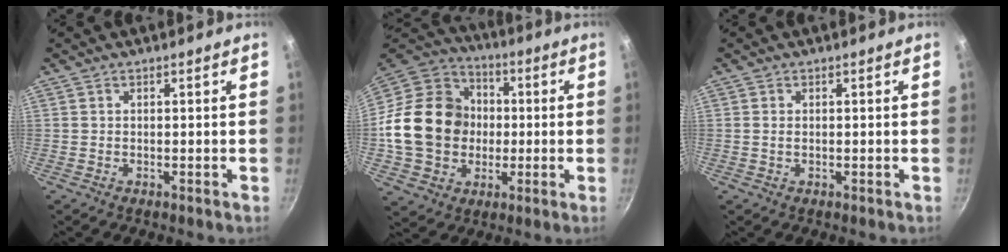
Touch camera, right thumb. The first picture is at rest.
{"total": 21.5, "force": [-0.9, 17.9, 11.8], "torque": [-0.188, 0.034, -0.014]}
{"total": 0.8, "force": [0.1, 0.5, 0.6], "torque": [-0.012, 0.001, 0.001]}